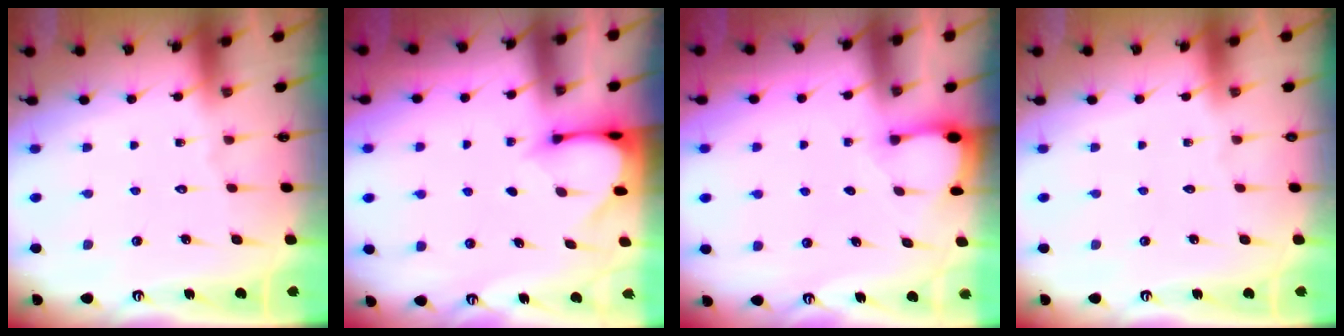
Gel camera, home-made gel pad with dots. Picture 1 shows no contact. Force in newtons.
{"total": 3.2, "press": 3.2, "slide": 0.2}
{"total": 2.7, "press": 2.7, "slide": 0.3}
{"total": 0.0}